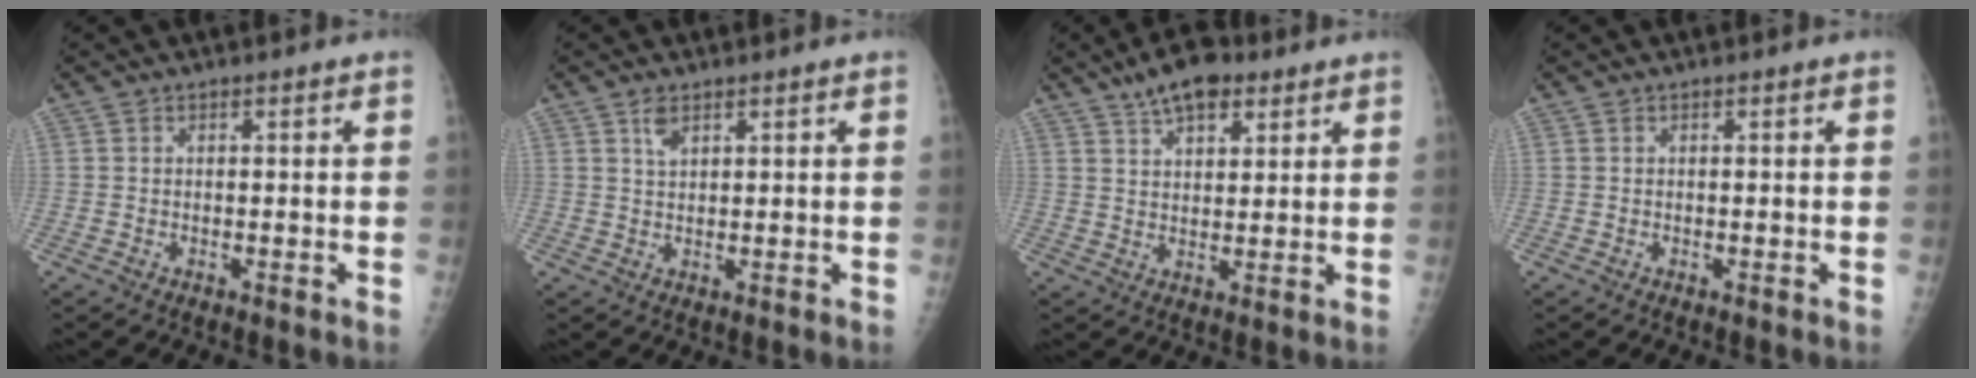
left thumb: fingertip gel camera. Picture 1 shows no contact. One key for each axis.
{"total": 2.7, "fx": 1.6, "fy": 1.4, "fz": 1.6, "tx": -0.019, "ty": -0.008, "tz": 0.034}
{"total": 9.1, "fx": 5.9, "fy": 4.4, "fz": 5.5, "tx": -0.064, "ty": -0.015, "tz": 0.097}
{"total": 0.0}